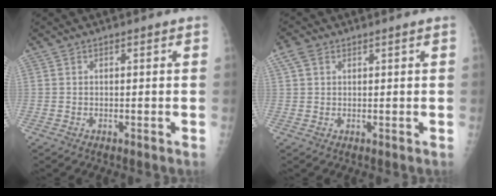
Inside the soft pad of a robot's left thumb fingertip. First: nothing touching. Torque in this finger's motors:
{"motor_torque": [0.39, 0.20, 0.11, -0.27, 0.01]}